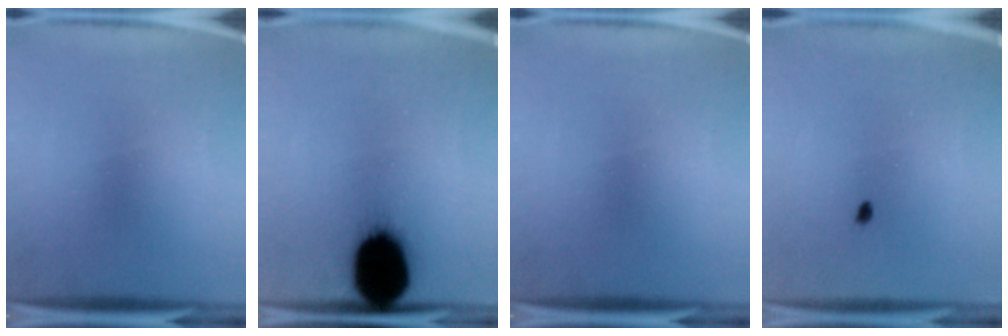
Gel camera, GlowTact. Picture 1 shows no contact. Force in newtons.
{"total": 19.9}
{"total": 0.0}
{"total": 1.4}